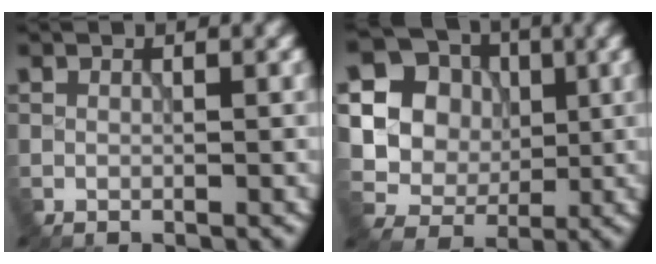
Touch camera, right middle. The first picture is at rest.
{"total": 12.7, "force": [2.5, 11.7, 4.2], "torque": [-0.139, 0.028, 0.042]}